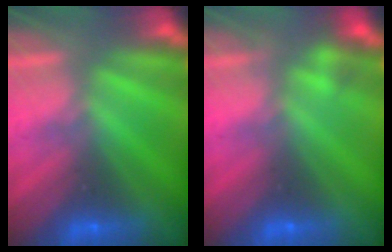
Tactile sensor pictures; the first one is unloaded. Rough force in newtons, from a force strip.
{"total": 2.1}